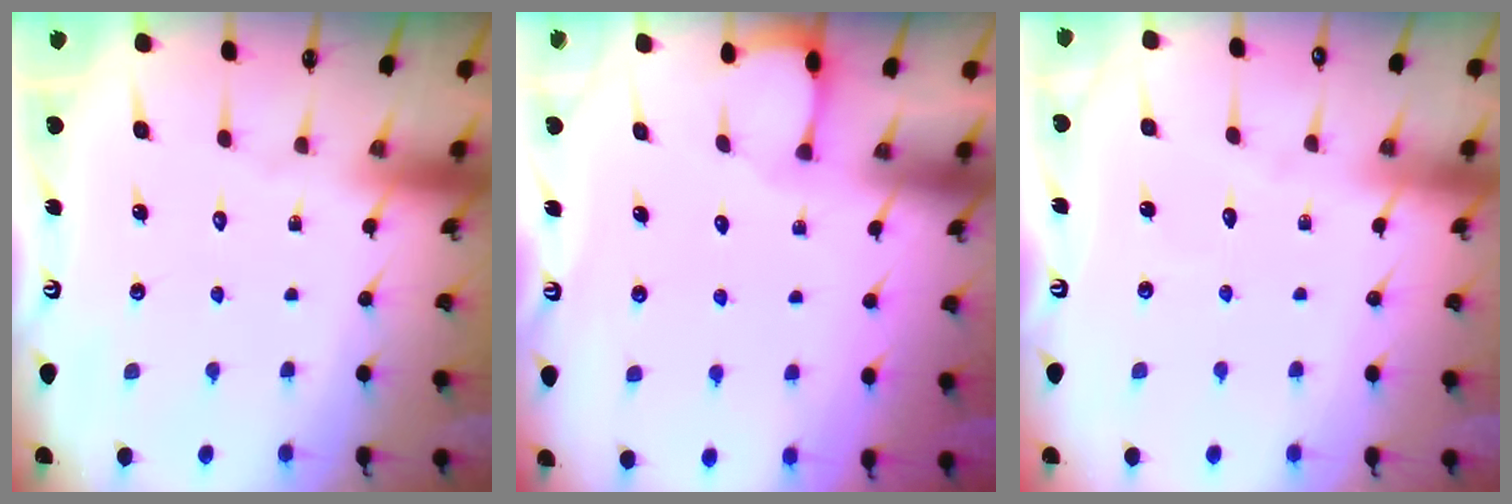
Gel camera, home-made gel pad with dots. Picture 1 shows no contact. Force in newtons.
{"total": 1.0, "press": 0.9, "slide": 0.1}
{"total": 2.8, "press": 2.8, "slide": 0.2}